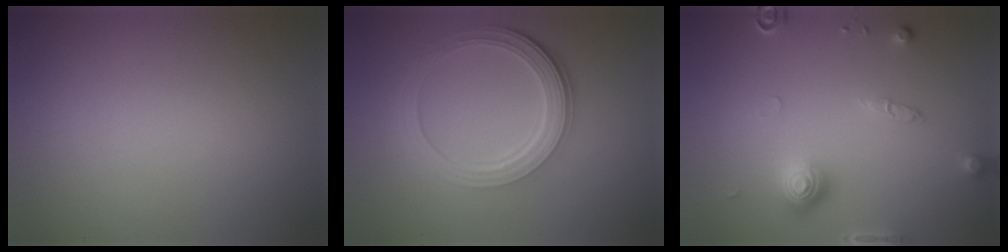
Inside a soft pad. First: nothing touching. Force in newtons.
{"total": 5.3, "press": 3.9, "slide": 3.7}
{"total": 3.0, "press": 2.8, "slide": 0.9}